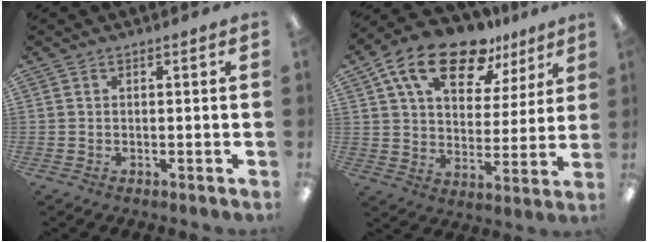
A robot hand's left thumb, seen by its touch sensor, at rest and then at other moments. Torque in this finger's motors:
{"motor_torque": [0.46, 0.58, 1.91, -0.87, 0.42]}